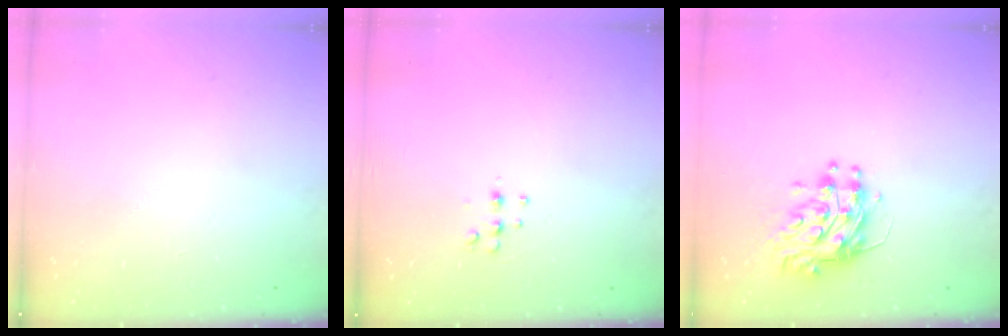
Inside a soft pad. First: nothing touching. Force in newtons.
{"total": 5.3, "press": 5.2, "slide": 0.8}
{"total": 9.8, "press": 9.8, "slide": 1.1}